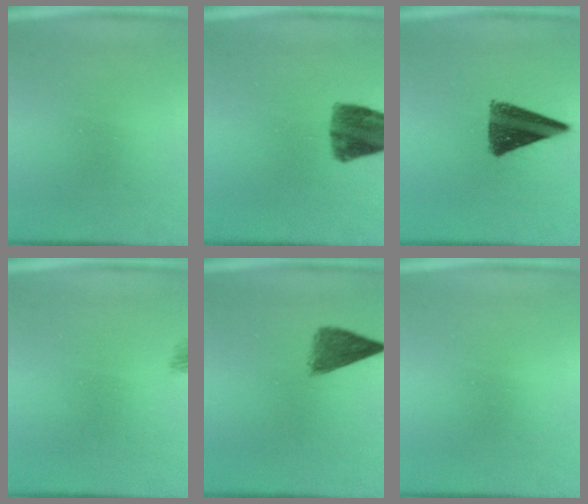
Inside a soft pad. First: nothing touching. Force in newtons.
{"total": 8.4}
{"total": 10.6}
{"total": 1.6}
{"total": 5.0}
{"total": 0.0}